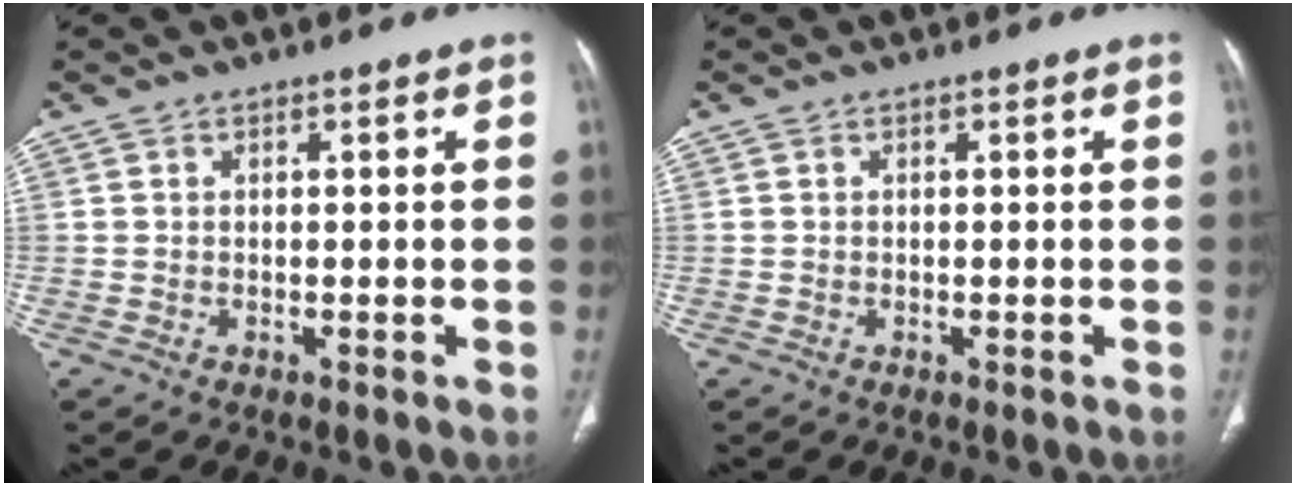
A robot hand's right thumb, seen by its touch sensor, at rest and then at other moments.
{"total": 0.0}